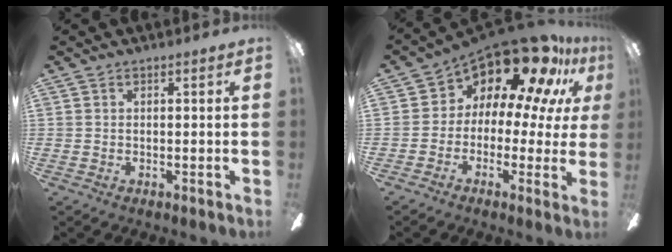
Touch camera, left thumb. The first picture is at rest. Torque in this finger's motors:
{"motor_torque": [1.93, 2.84, -0.08, 0.13, 0.05]}